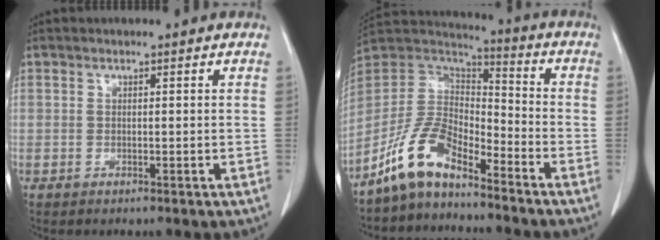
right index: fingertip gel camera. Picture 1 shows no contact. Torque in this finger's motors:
{"motor_torque": [-0.01, -0.11, -0.29, -0.19]}